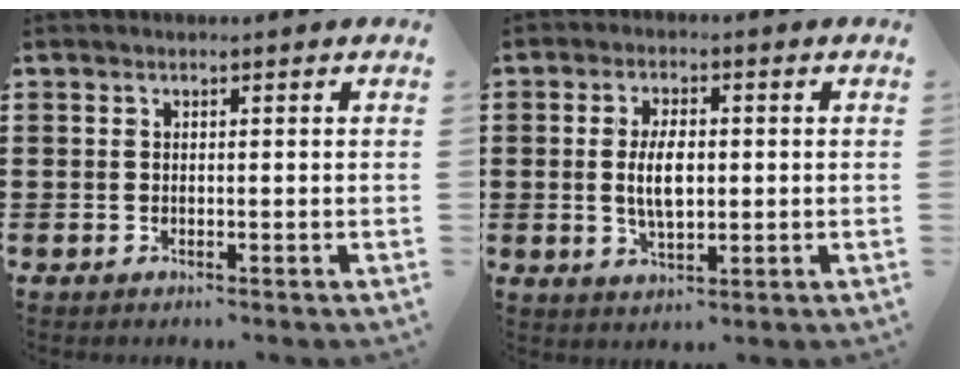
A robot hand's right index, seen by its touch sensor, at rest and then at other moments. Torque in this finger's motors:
{"motor_torque": [1.63, 0.51, 0.69, 0.06]}